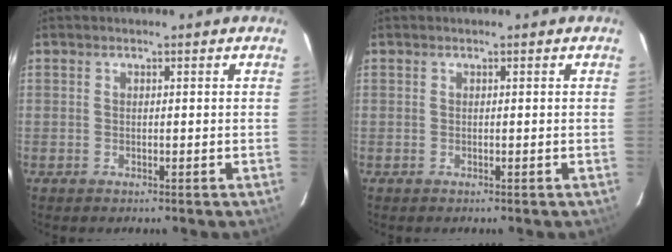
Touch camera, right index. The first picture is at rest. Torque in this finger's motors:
{"motor_torque": [0.01, 0.01, 0.00, 0.00]}